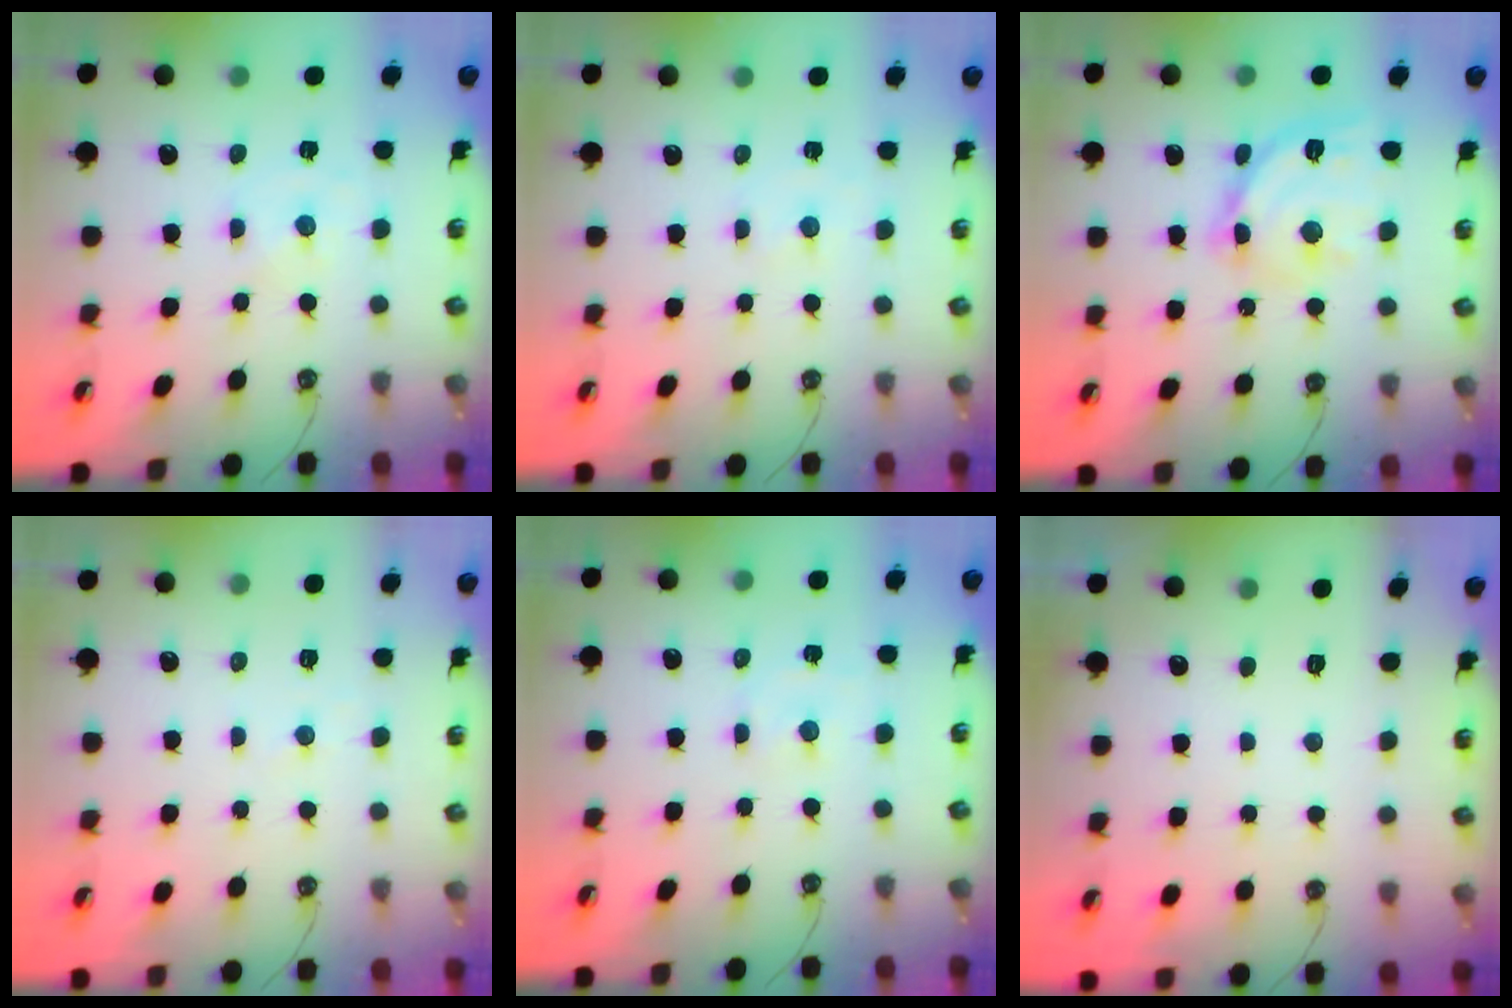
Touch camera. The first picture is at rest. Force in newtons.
{"total": 1.0, "press": 1.0, "slide": 0.2}
{"total": 15.1, "press": 15.0, "slide": 1.0}
{"total": 2.9, "press": 2.9, "slide": 0.3}
{"total": 2.0, "press": 1.9, "slide": 0.3}
{"total": 0.0}